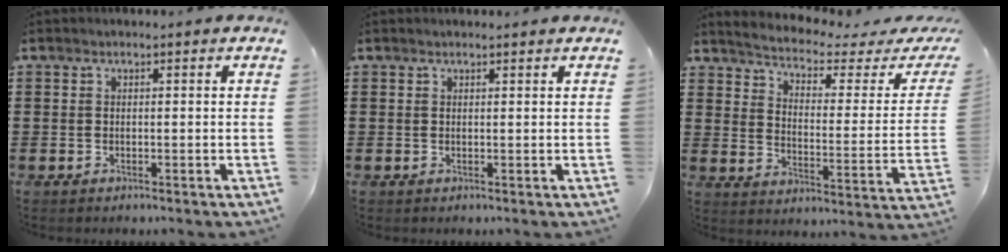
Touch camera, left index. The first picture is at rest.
{"total": 0.7, "force": [0.7, 0.0, 0.3], "torque": [-0.007, -0.002, 0.014]}
{"total": 2.9, "force": [2.4, 0.2, 1.7], "torque": [-0.052, -0.028, 0.029]}